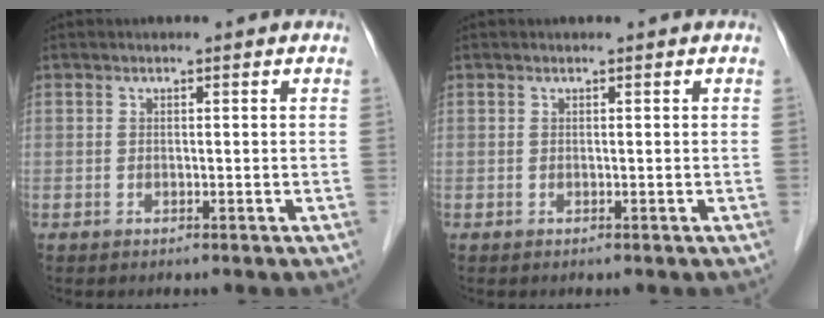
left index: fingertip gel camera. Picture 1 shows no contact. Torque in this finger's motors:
{"motor_torque": [-0.02, 0.02, 0.00, 0.00]}